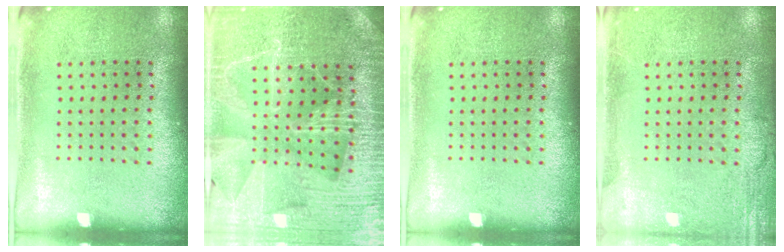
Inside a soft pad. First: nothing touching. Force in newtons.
{"total": 4.4, "press": 4.2, "slide": 1.5}
{"total": 0.0}
{"total": 2.6, "press": 2.6, "slide": 0.3}